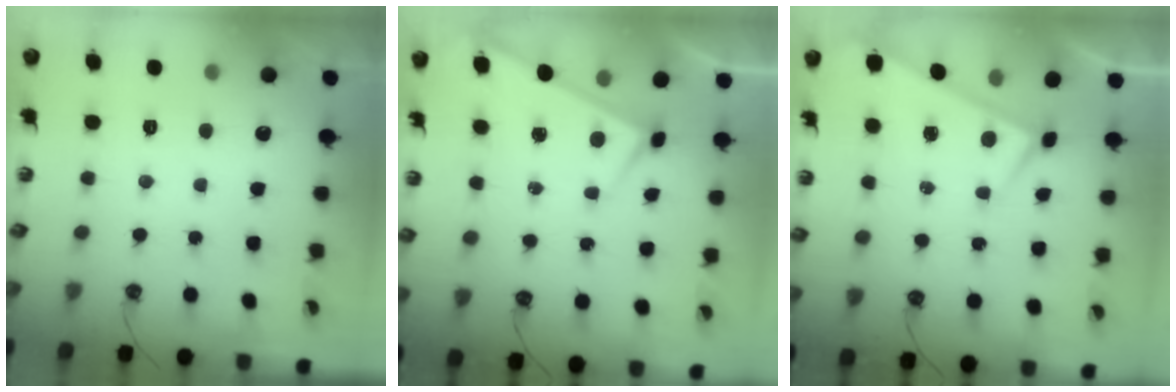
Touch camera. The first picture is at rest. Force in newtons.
{"total": 2.9, "press": 2.9, "slide": 0.3}
{"total": 0.0}